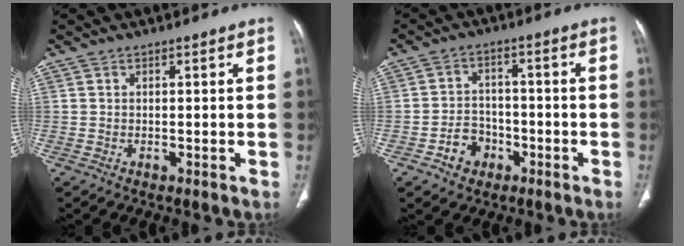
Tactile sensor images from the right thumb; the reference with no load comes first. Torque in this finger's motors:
{"motor_torque": [0.35, -0.07, 0.48, -1.03, 0.12]}